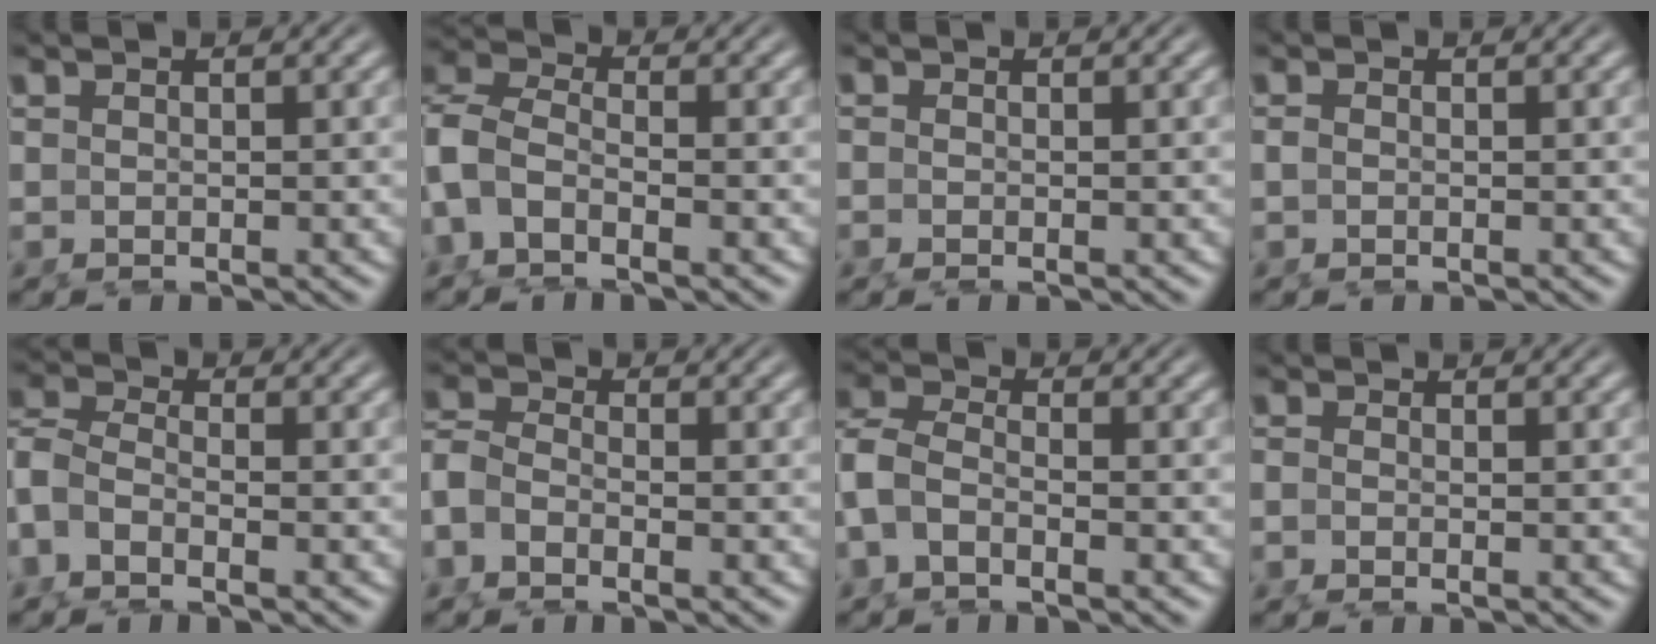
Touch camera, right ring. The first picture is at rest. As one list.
[{"total": 7.2, "force": [-1.3, 5.9, 3.9], "torque": [-0.109, -0.018, -0.027]}, {"total": 0.8, "force": [-0.5, 0.4, 0.5], "torque": [-0.012, -0.006, -0.008]}, {"total": 0.6, "force": [-0.4, -0.5, 0.1], "torque": [-0.003, -0.008, -0.002]}, {"total": 5.9, "force": [-1.8, 4.7, 3.2], "torque": [-0.093, -0.021, -0.033]}, {"total": 4.0, "force": [-1.5, 3.0, 2.1], "torque": [-0.060, -0.017, -0.029]}, {"total": 5.6, "force": [-1.4, 4.5, 3.1], "torque": [-0.084, -0.015, -0.028]}, {"total": 1.1, "force": [-0.7, 0.5, 0.7], "torque": [-0.017, -0.006, -0.014]}]